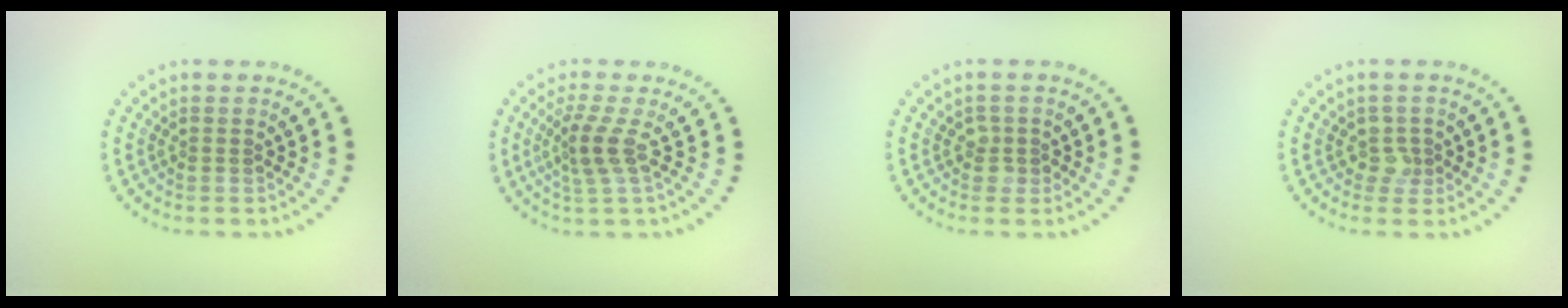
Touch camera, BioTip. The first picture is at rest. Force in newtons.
{"total": 2.5, "press": 1.8, "slide": 1.7}
{"total": 1.3, "press": 1.1, "slide": 0.6}
{"total": 1.5, "press": 1.2, "slide": 0.9}